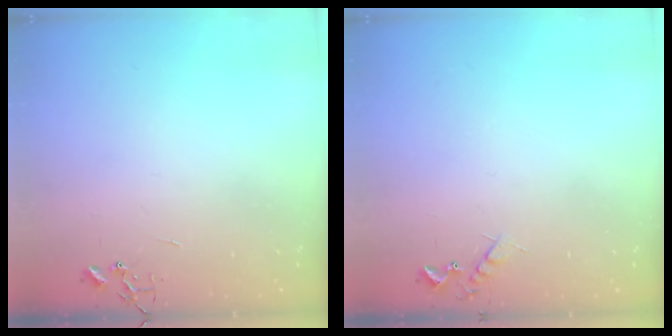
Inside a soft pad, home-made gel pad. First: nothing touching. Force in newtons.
{"total": 6.1, "press": 6.0, "slide": 0.9}